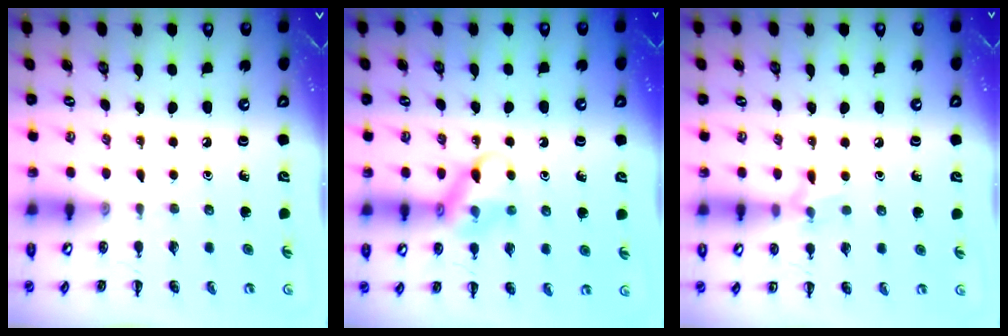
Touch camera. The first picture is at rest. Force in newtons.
{"total": 12.0, "press": 11.9, "slide": 1.5}
{"total": 6.5, "press": 6.2, "slide": 2.0}